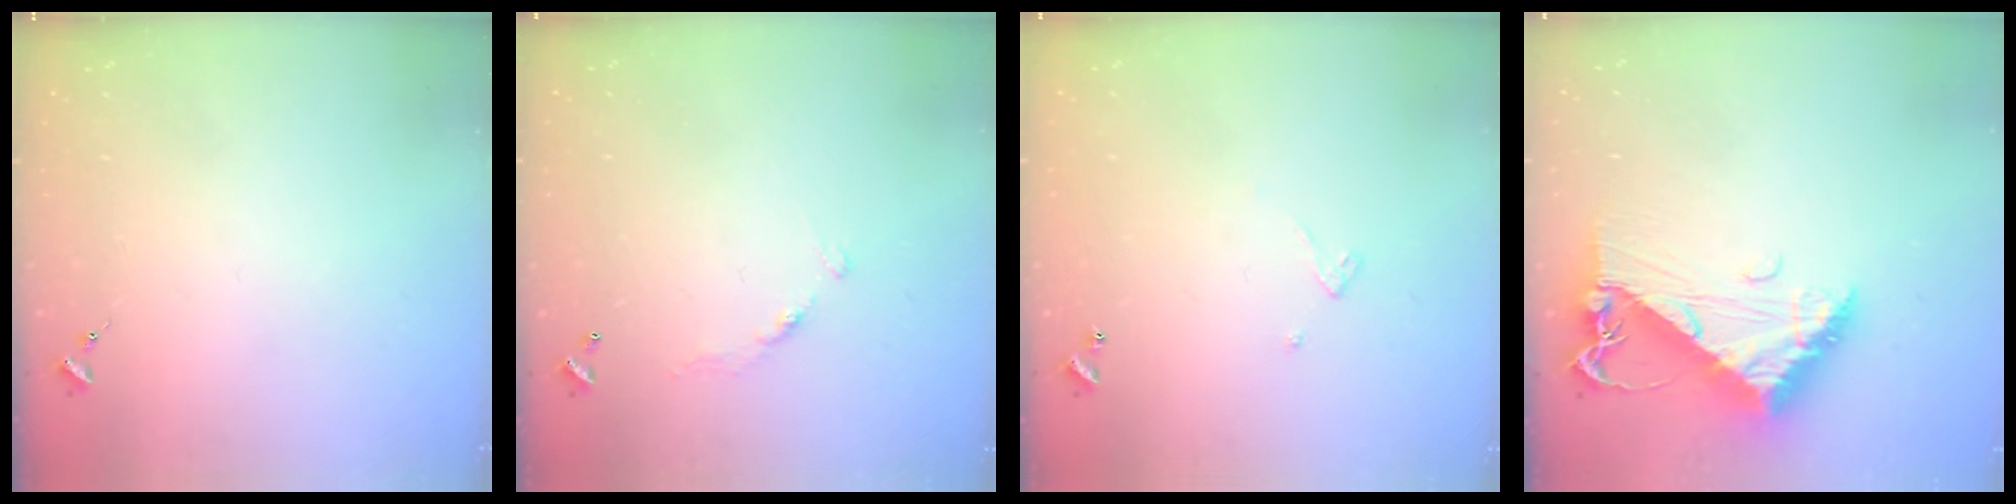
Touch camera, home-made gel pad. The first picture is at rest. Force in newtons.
{"total": 6.0, "press": 6.0, "slide": 0.4}
{"total": 3.4, "press": 3.4, "slide": 0.1}
{"total": 11.4, "press": 11.3, "slide": 1.4}